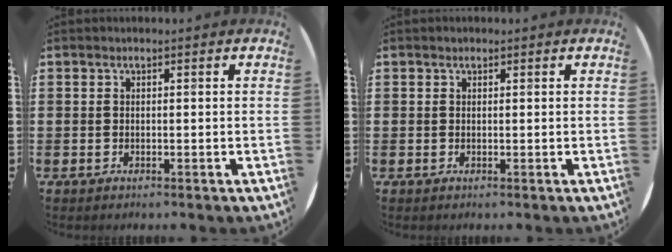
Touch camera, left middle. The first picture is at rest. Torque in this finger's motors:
{"motor_torque": [-0.05, 0.09, -0.01, 0.01]}